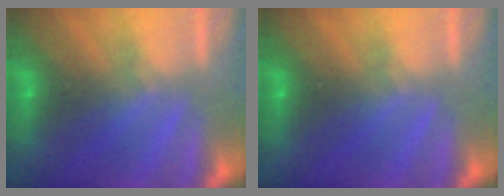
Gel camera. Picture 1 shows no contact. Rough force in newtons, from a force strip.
{"total": 0.0}